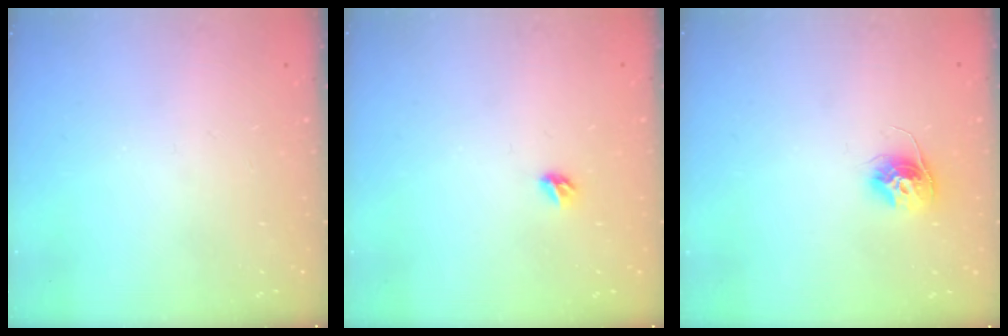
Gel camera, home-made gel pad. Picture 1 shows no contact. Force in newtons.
{"total": 3.8, "press": 3.8, "slide": 0.7}
{"total": 10.2, "press": 10.1, "slide": 0.7}